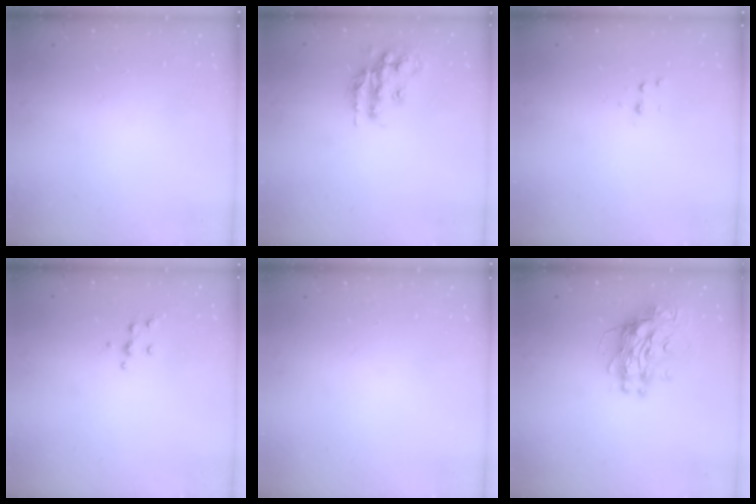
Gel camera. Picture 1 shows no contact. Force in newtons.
{"total": 14.9, "press": 14.8, "slide": 0.9}
{"total": 3.6, "press": 3.5, "slide": 0.9}
{"total": 5.2, "press": 5.2, "slide": 0.5}
{"total": 0.0}
{"total": 12.0, "press": 11.9, "slide": 1.2}